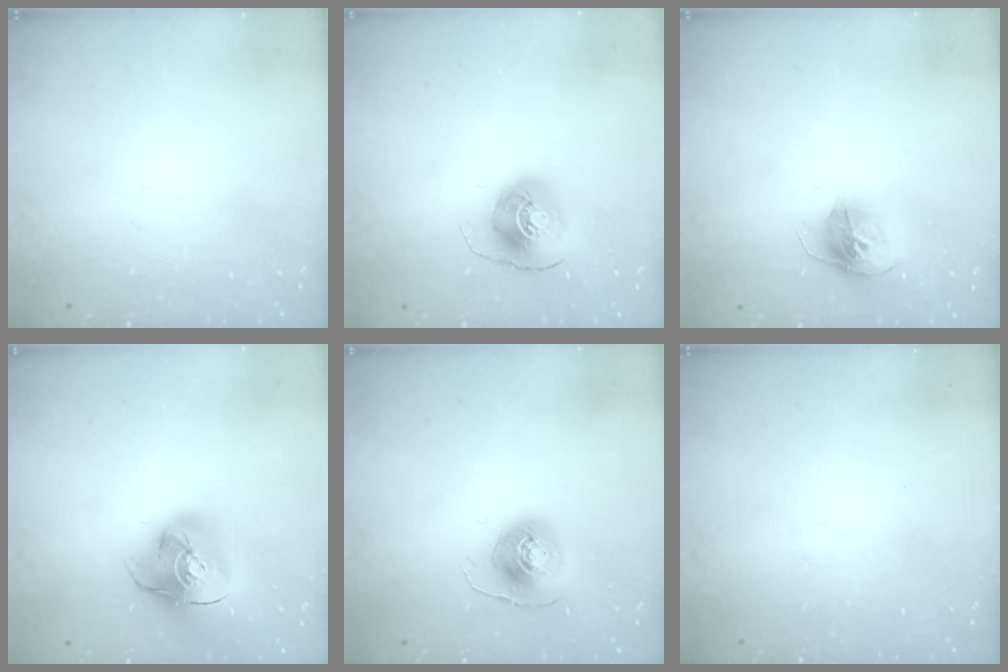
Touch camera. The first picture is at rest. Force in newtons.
{"total": 7.6, "press": 7.6, "slide": 0.3}
{"total": 12.0, "press": 12.0, "slide": 1.2}
{"total": 16.1, "press": 16.0, "slide": 2.1}
{"total": 8.1, "press": 8.1, "slide": 0.4}
{"total": 0.0}